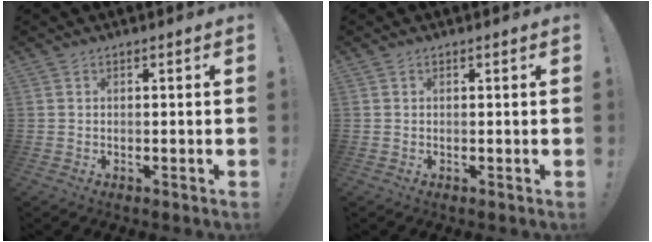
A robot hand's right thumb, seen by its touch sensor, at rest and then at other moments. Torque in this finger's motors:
{"motor_torque": [0.10, 0.23, 0.14, -0.03, -0.02]}